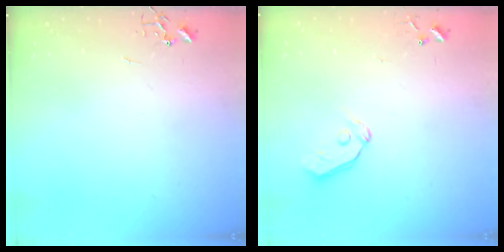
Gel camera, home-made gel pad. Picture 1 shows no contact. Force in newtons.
{"total": 6.8, "press": 6.8, "slide": 0.7}